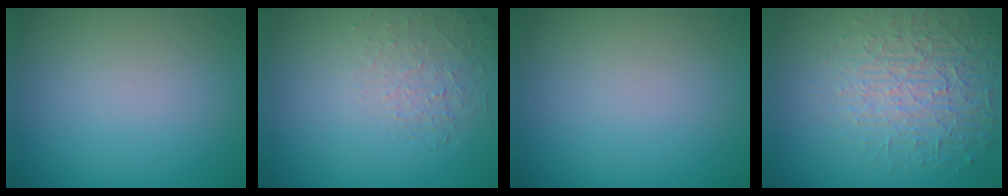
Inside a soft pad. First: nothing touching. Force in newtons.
{"total": 1.4, "press": 0.6, "slide": 1.3}
{"total": 0.0}
{"total": 4.6, "press": 4.1, "slide": 2.2}